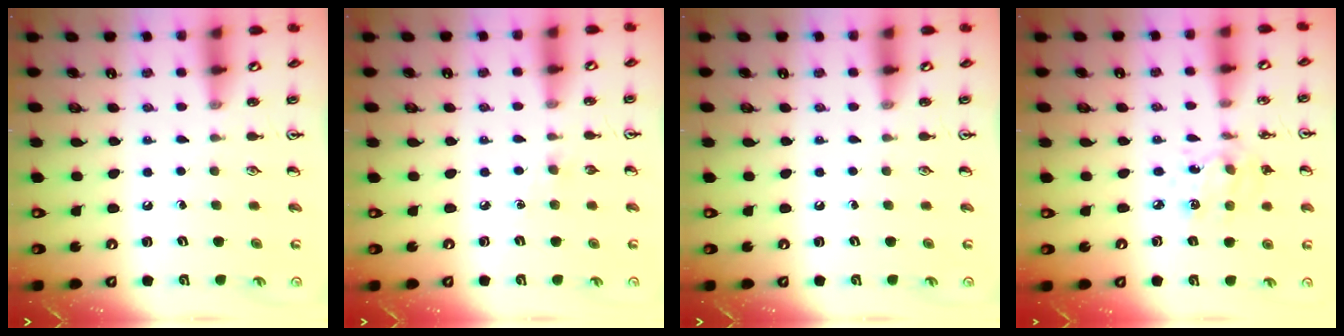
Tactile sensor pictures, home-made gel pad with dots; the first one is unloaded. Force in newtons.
{"total": 2.9, "press": 2.9, "slide": 0.4}
{"total": 0.0}
{"total": 4.7, "press": 4.5, "slide": 1.5}